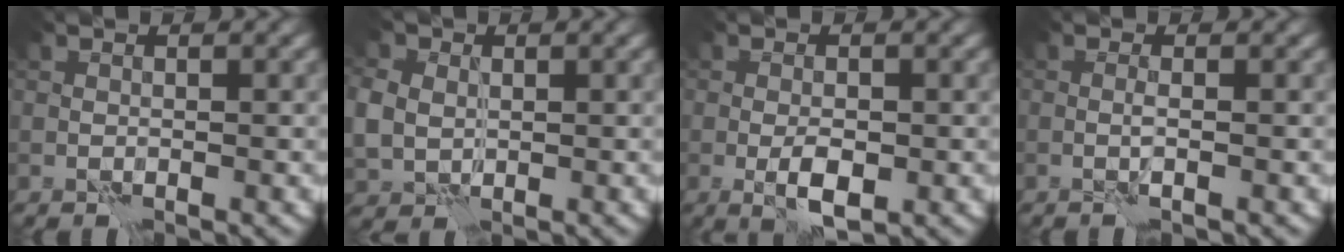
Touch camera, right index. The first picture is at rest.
{"total": 4.1, "force": [0.6, 3.5, 2.1], "torque": [-0.058, 0.008, 0.007]}
{"total": 2.8, "force": [-0.7, 1.1, 2.5], "torque": [-0.046, -0.004, -0.010]}
{"total": 0.8, "force": [0.0, -0.3, 0.7], "torque": [-0.015, 0.002, -0.001]}